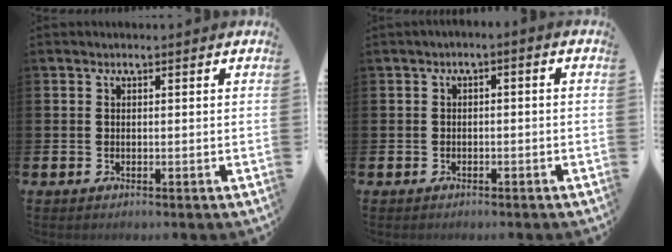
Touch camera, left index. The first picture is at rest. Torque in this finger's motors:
{"motor_torque": [1.02, -1.11, -0.01, 0.13]}